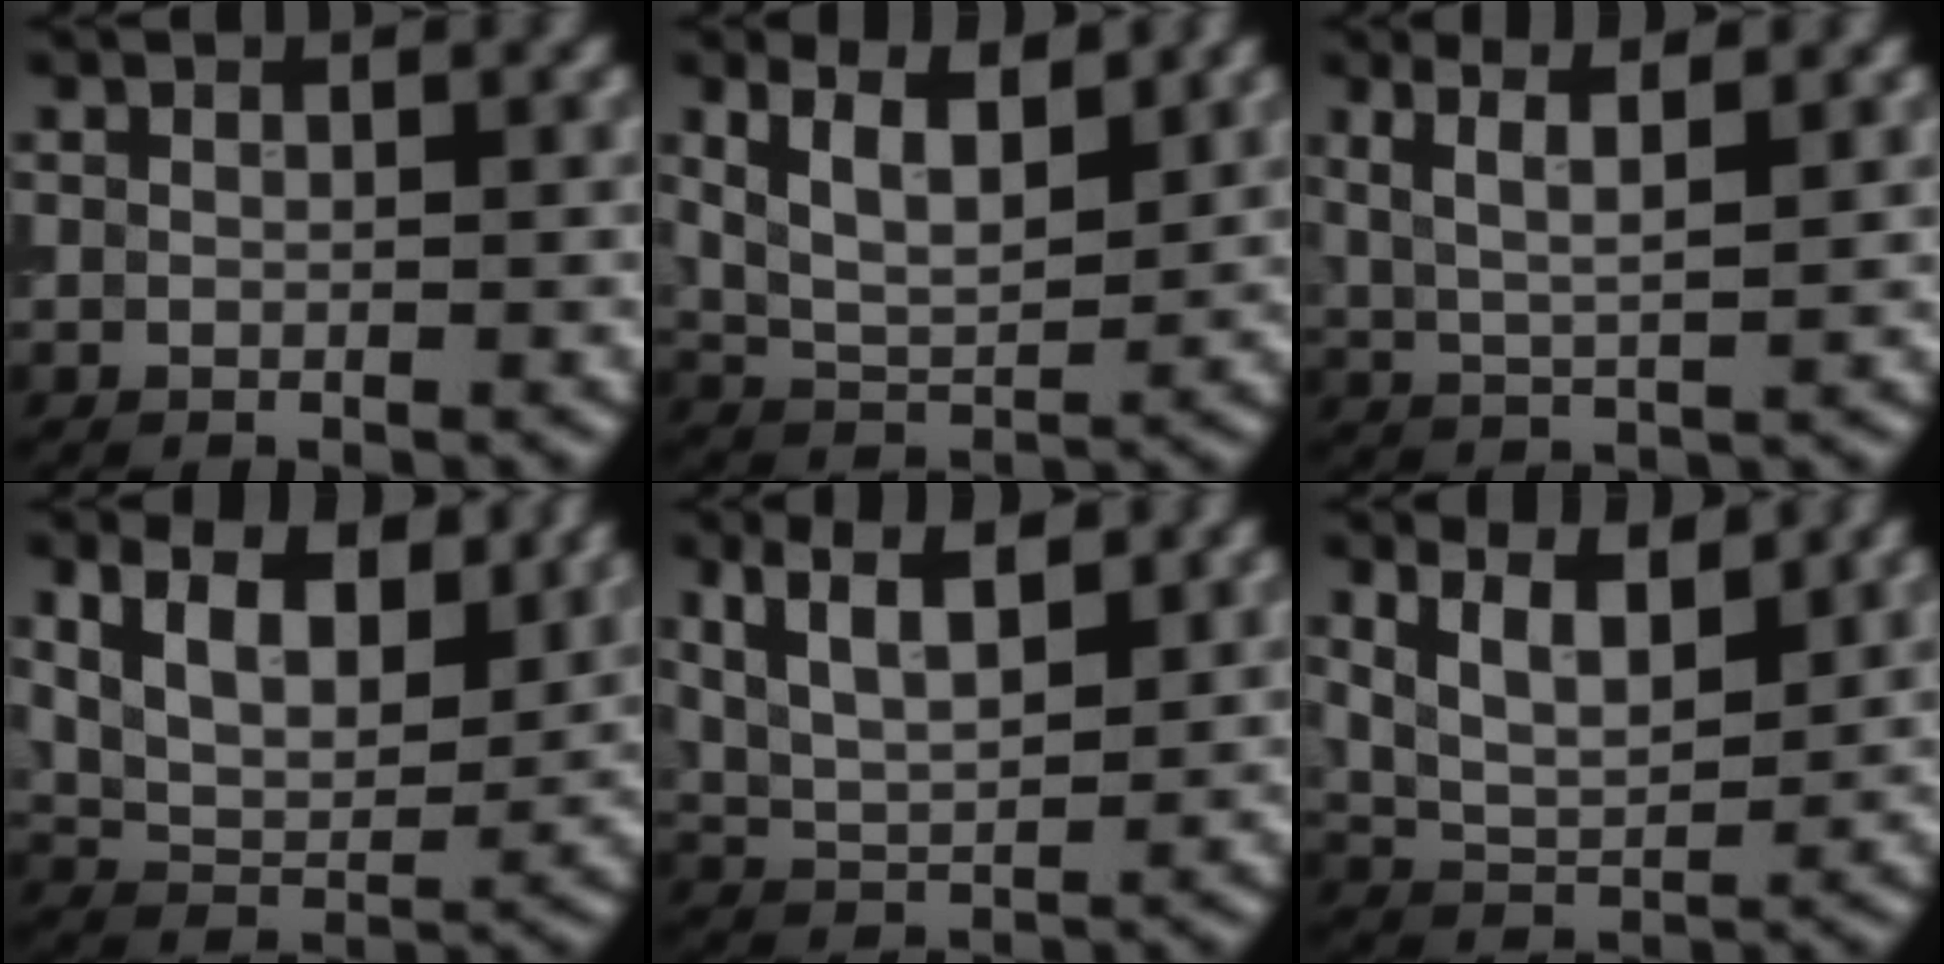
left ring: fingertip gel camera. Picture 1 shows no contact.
{"total": 5.8, "force": [2.8, 2.7, 4.3], "torque": [-0.086, 0.002, 0.048]}
{"total": 3.8, "force": [2.0, 0.9, 3.1], "torque": [-0.062, 0.002, 0.039]}
{"total": 7.5, "force": [3.5, 3.9, 5.4], "torque": [-0.101, 0.001, 0.061]}
{"total": 5.8, "force": [3.0, 2.5, 4.3], "torque": [-0.083, 0.010, 0.050]}
{"total": 5.1, "force": [2.6, 2.3, 3.7], "torque": [-0.077, 0.000, 0.047]}